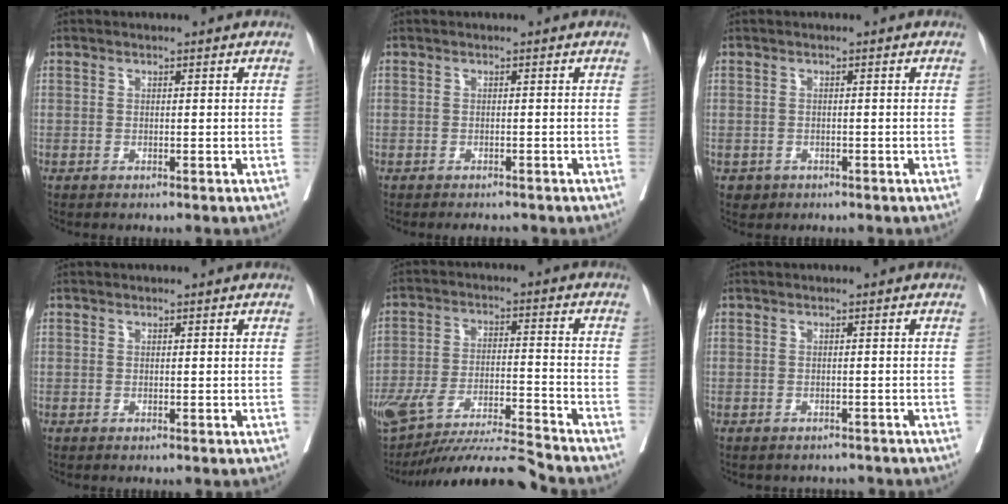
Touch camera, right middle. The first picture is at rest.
{"total": 2.3, "force": [-2.1, 0.8, 0.5], "torque": [-0.003, -0.003, -0.025]}
{"total": 1.4, "force": [-0.7, 1.2, 0.2], "torque": [-0.003, 0.004, -0.006]}
{"total": 0.0}
{"total": 15.7, "force": [-14.6, -1.0, 5.5], "torque": [-0.108, 0.003, -0.247]}
{"total": 3.3, "force": [-3.1, 1.1, 0.2], "torque": [0.001, 0.001, -0.036]}